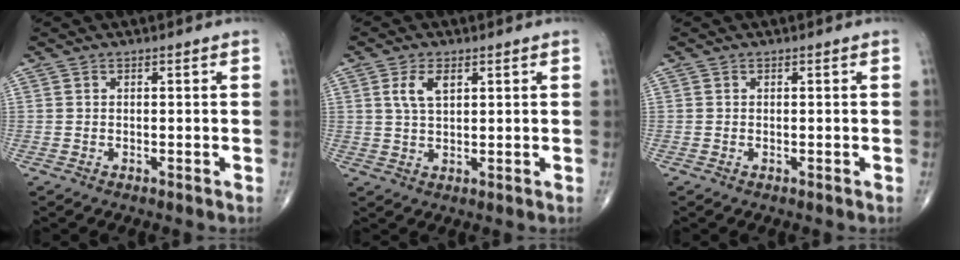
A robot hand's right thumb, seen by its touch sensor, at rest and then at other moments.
{"total": 4.4, "force": [1.7, 2.2, 3.4], "torque": [-0.065, -0.001, 0.035]}
{"total": 0.0}